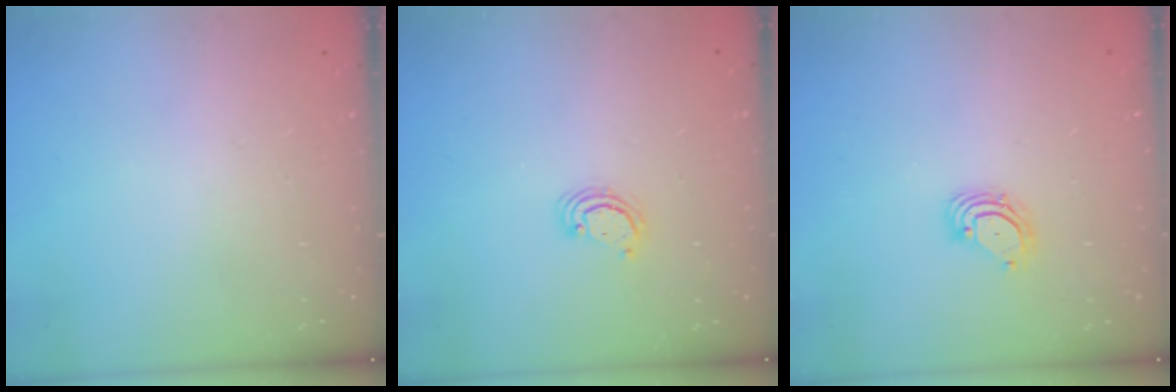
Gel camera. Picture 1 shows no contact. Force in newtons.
{"total": 2.5, "press": 2.5, "slide": 0.3}
{"total": 3.3, "press": 3.3, "slide": 0.3}